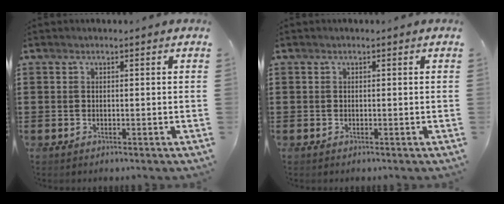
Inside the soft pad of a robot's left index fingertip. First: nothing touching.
{"total": 0.0}